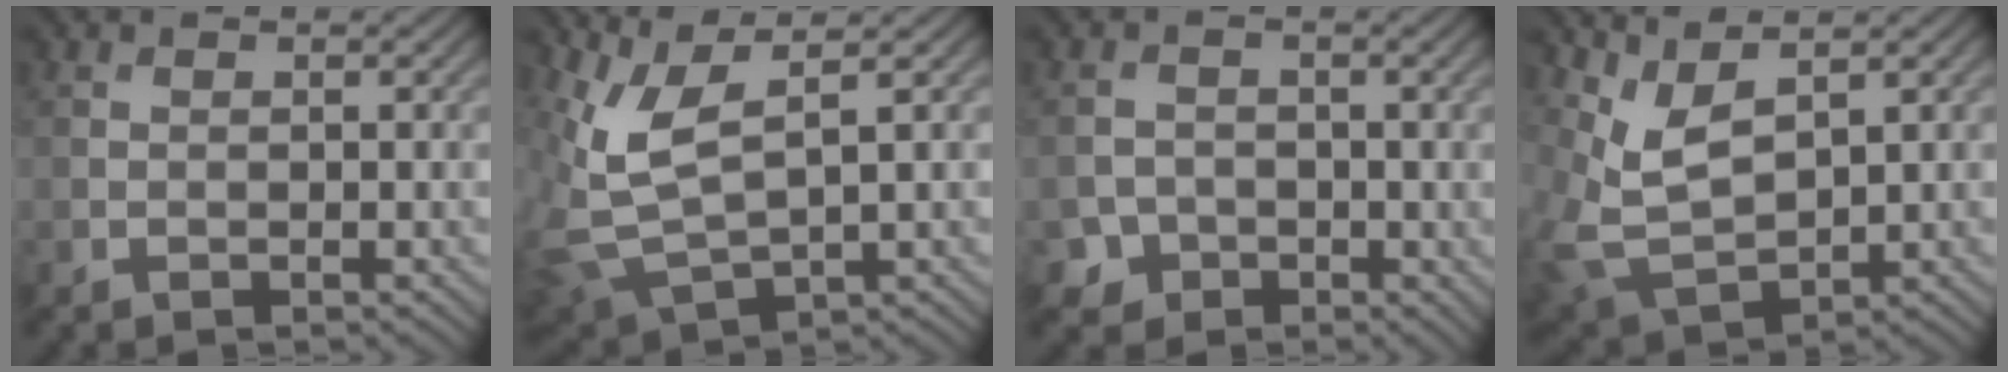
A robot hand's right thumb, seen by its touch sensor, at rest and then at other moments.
{"total": 6.9, "force": [3.0, 2.7, 5.7], "torque": [-0.151, -0.004, 0.067]}
{"total": 2.3, "force": [-1.2, 2.0, 0.3], "torque": [-0.001, 0.003, -0.022]}
{"total": 5.7, "force": [3.4, 2.3, 3.9], "torque": [-0.113, -0.009, 0.074]}